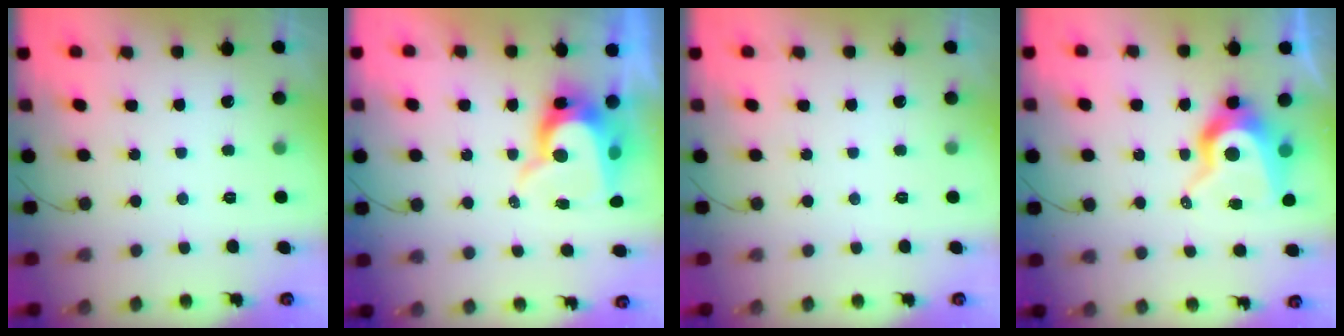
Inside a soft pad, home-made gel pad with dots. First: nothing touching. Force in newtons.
{"total": 13.3, "press": 13.3, "slide": 0.7}
{"total": 0.0}
{"total": 11.7, "press": 11.6, "slide": 1.1}